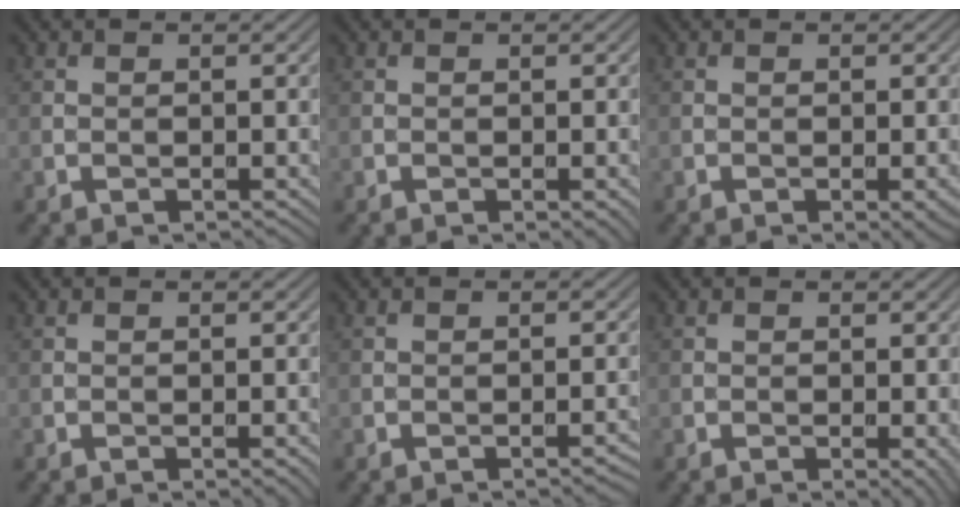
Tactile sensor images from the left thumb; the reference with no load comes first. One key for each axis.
{"total": 0.6, "fx": -0.3, "fy": 0.0, "fz": 0.5, "tx": -0.007, "ty": -0.001, "tz": -0.004}
{"total": 1.3, "fx": -0.6, "fy": 0.1, "fz": 1.2, "tx": -0.017, "ty": 0.002, "tz": -0.008}
{"total": 0.7, "fx": -0.4, "fy": 0.0, "fz": 0.6, "tx": -0.007, "ty": 0.000, "tz": -0.005}
{"total": 1.0, "fx": -0.7, "fy": 0.0, "fz": 0.7, "tx": -0.007, "ty": 0.007, "tz": -0.011}
{"total": 0.9, "fx": -0.2, "fy": 0.1, "fz": 0.9, "tx": -0.011, "ty": -0.003, "tz": -0.005}